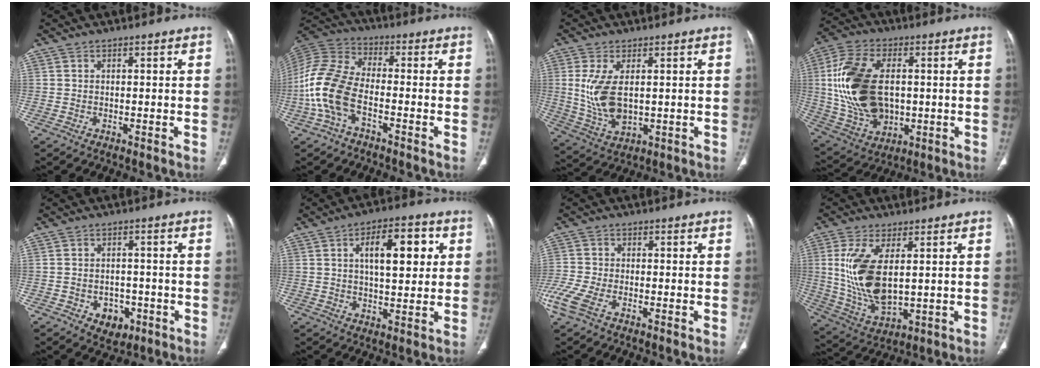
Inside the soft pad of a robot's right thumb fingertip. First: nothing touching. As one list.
[{"total": 13.8, "force": [-4.4, 7.6, 10.6], "torque": [-0.242, 0.032, -0.091]}, {"total": 9.5, "force": [1.1, 4.7, 8.2], "torque": [-0.175, -0.016, 0.039]}, {"total": 19.9, "force": [1.4, 12.4, 15.5], "torque": [-0.304, -0.005, 0.040]}, {"total": 5.4, "force": [-2.2, 4.1, 2.7], "torque": [-0.018, 0.014, -0.021]}, {"total": 12.1, "force": [3.3, 5.5, 10.3], "torque": [-0.129, 0.003, 0.049]}, {"total": 6.7, "force": [-3.6, 2.8, 4.9], "torque": [-0.141, 0.002, -0.076]}, {"total": 14.0, "force": [2.1, 6.5, 12.2], "torque": [-0.254, -0.020, 0.058]}]